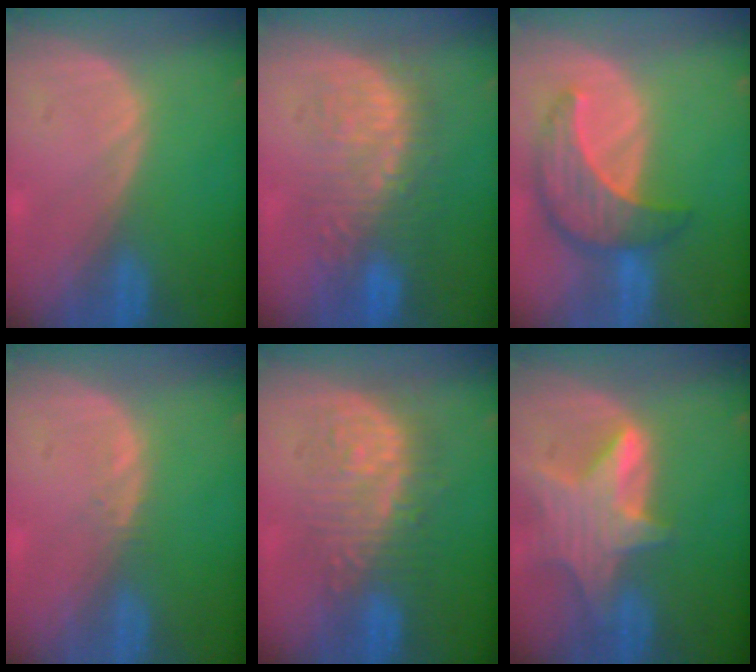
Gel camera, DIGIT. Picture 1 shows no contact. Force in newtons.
{"total": 9.4, "press": 9.0, "slide": 2.7}
{"total": 8.6, "press": 7.8, "slide": 3.6}
{"total": 0.7, "press": 0.7, "slide": 0.1}
{"total": 9.1, "press": 9.0, "slide": 1.6}
{"total": 8.1, "press": 7.3, "slide": 3.6}